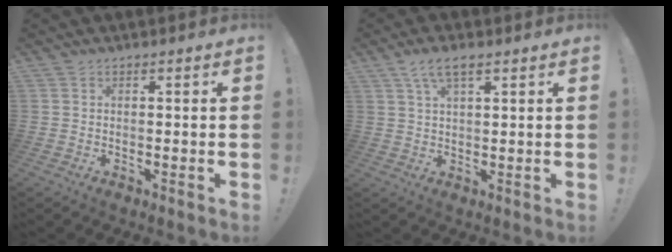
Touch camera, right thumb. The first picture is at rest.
{"total": 5.6, "force": [3.0, 1.8, 4.3], "torque": [-0.079, -0.003, 0.054]}